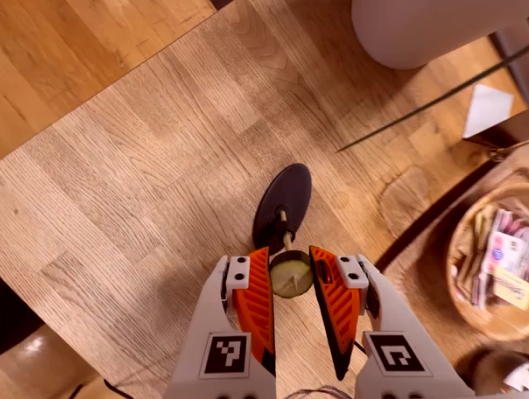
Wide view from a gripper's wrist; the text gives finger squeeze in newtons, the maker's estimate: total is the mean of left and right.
{"total": 9.4, "left": 10.0, "right": 8.7}